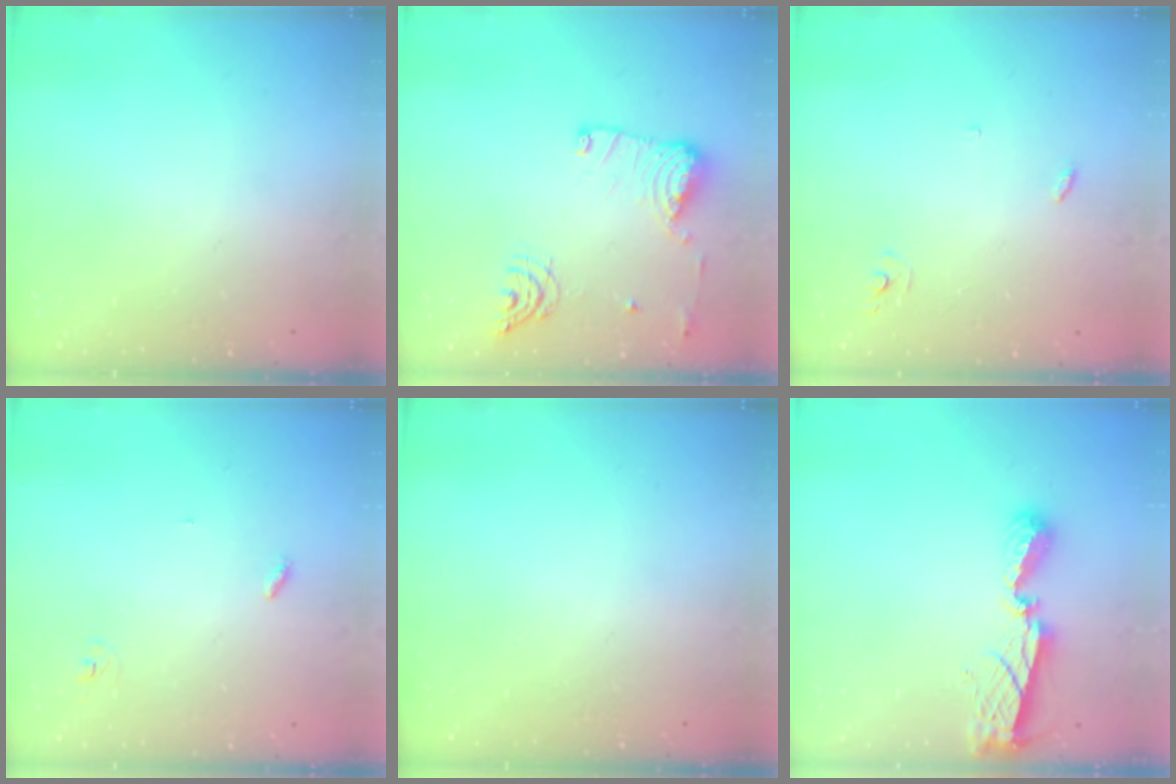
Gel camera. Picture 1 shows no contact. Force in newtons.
{"total": 13.4, "press": 13.4, "slide": 0.6}
{"total": 2.9, "press": 2.9, "slide": 0.2}
{"total": 2.8, "press": 2.8, "slide": 0.2}
{"total": 0.0}
{"total": 7.9, "press": 7.9, "slide": 0.3}